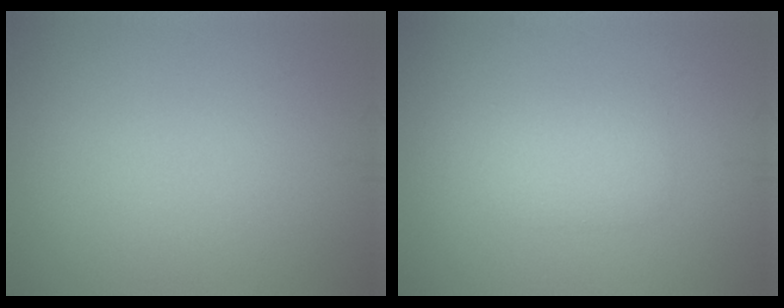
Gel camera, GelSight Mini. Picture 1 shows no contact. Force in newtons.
{"total": 1.9, "press": 1.9, "slide": 0.0}